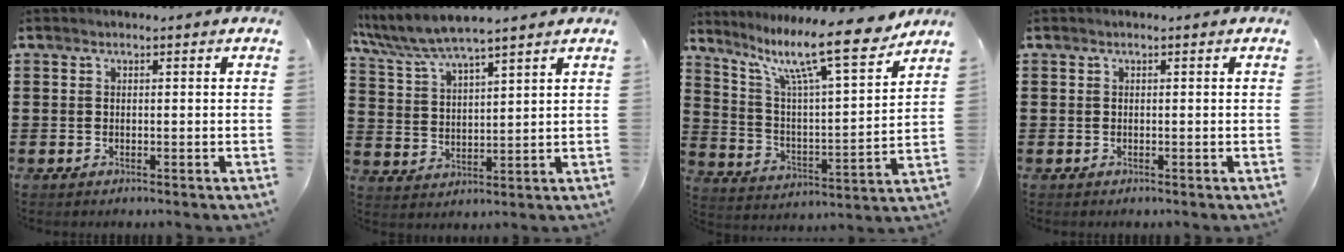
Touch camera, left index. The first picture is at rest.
{"total": 5.8, "force": [5.2, 0.3, 2.5], "torque": [-0.068, -0.023, 0.090]}
{"total": 12.8, "force": [9.8, 1.2, 8.2], "torque": [-0.171, -0.059, 0.159]}
{"total": 0.0}